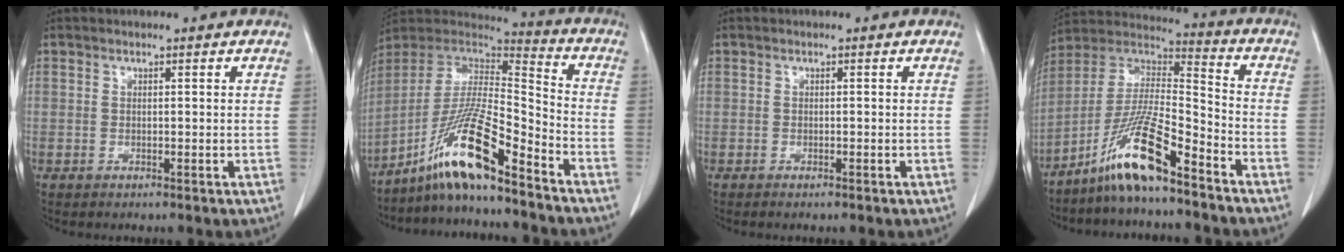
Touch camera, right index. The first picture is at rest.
{"total": 15.5, "force": [-11.1, 0.4, 10.8], "torque": [-0.208, 0.002, -0.206]}
{"total": 1.1, "force": [-0.9, 0.0, 0.6], "torque": [-0.012, -0.003, -0.011]}
{"total": 13.3, "force": [-9.2, 0.7, 9.6], "torque": [-0.195, 0.001, -0.176]}